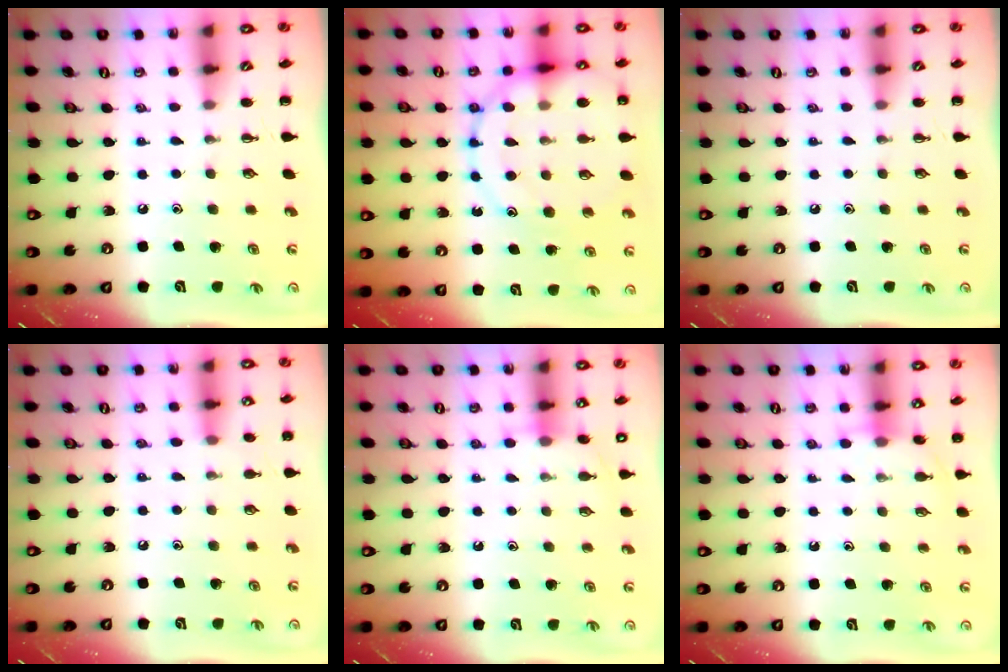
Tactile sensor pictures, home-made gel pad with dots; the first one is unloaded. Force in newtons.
{"total": 16.6, "press": 16.5, "slide": 2.2}
{"total": 0.0}
{"total": 7.1, "press": 6.6, "slide": 2.6}
{"total": 6.9, "press": 6.7, "slide": 1.4}
{"total": 6.3, "press": 6.2, "slide": 1.4}